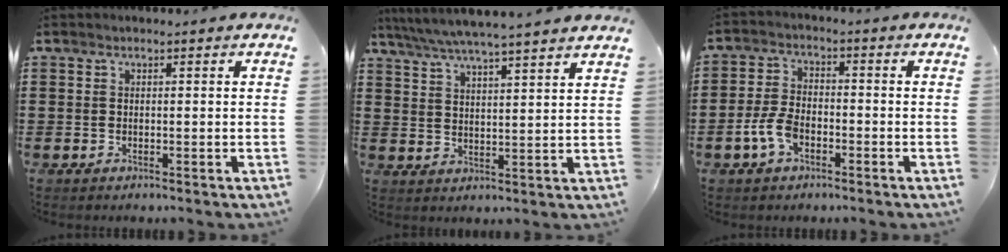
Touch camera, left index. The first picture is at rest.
{"total": 5.1, "force": [4.7, -0.4, 1.9], "torque": [-0.054, -0.025, 0.082]}
{"total": 5.5, "force": [-2.4, 2.9, 4.0], "torque": [-0.101, -0.001, -0.053]}